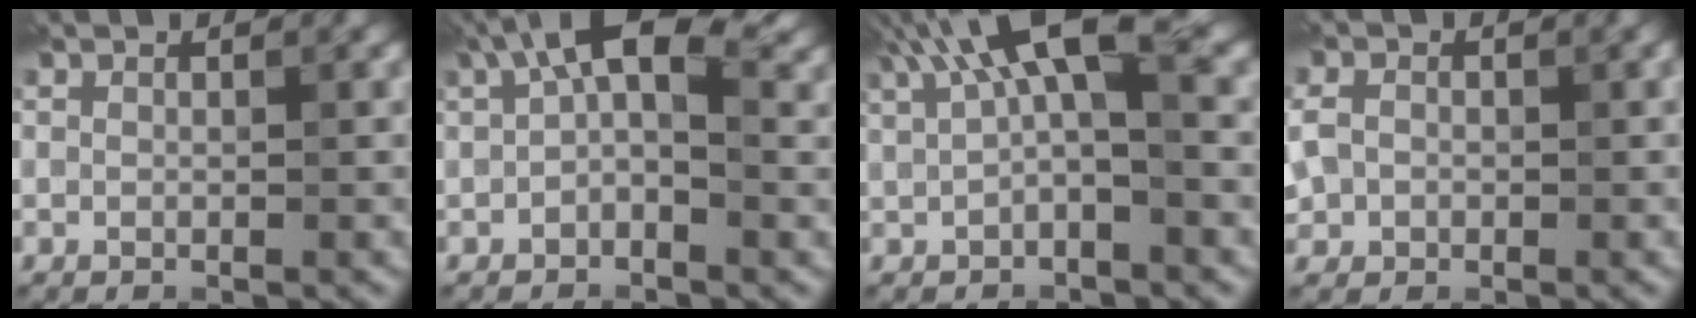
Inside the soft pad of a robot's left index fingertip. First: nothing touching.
{"total": 6.2, "force": [1.8, 2.9, 5.2], "torque": [-0.080, 0.018, 0.016]}
{"total": 6.6, "force": [2.4, 2.0, 5.8], "torque": [-0.098, 0.011, 0.032]}
{"total": 3.3, "force": [0.0, 2.8, 1.8], "torque": [-0.044, 0.002, -0.001]}